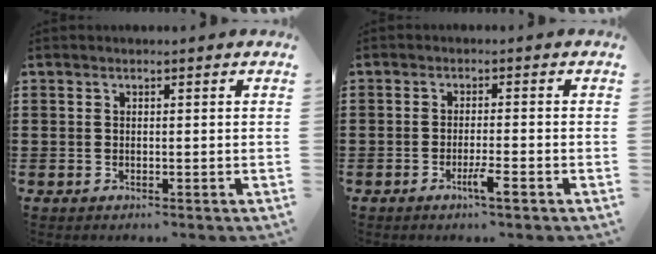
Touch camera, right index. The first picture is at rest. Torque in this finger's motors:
{"motor_torque": [0.29, -0.10, 0.12, 0.02]}